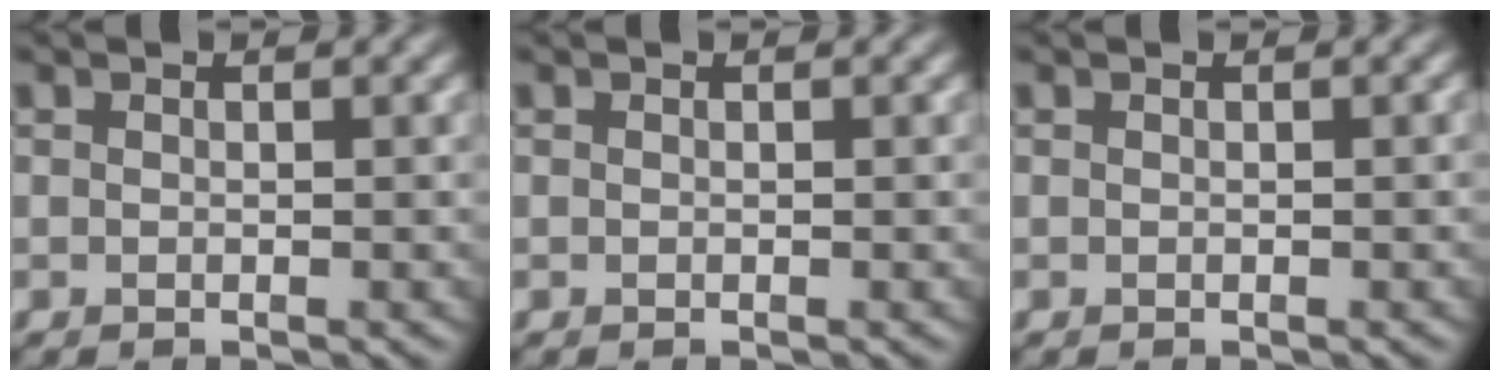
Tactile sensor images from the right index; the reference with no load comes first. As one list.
[{"total": 0.0}, {"total": 0.0}]